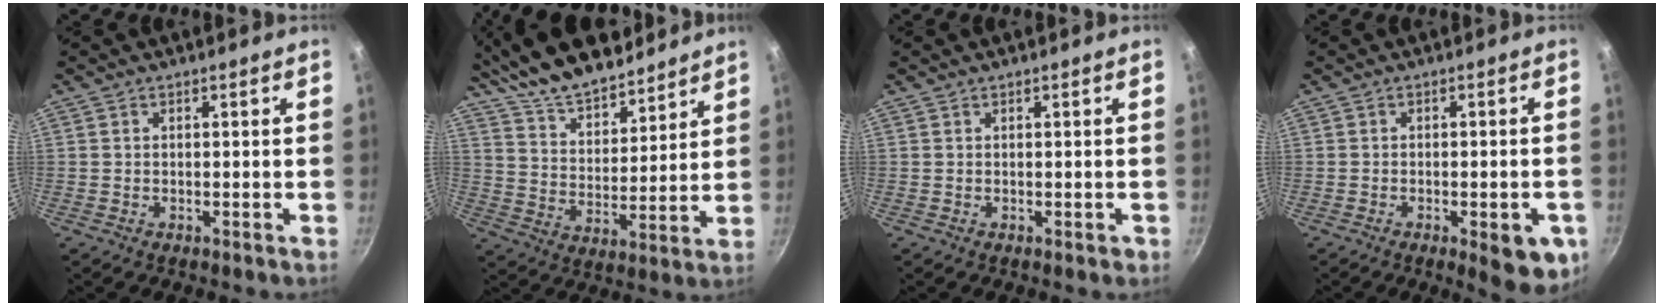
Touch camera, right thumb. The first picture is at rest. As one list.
[{"total": 18.0, "force": [14.8, 6.5, 7.8], "torque": [-0.104, -0.068, 0.260]}, {"total": 0.6, "force": [0.2, 0.3, 0.4], "torque": [-0.001, 0.002, 0.004]}, {"total": 8.8, "force": [-3.3, 3.0, 7.6], "torque": [-0.065, 0.011, -0.035]}]